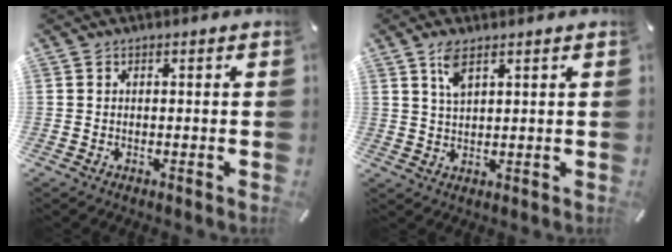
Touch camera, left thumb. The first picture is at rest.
{"total": 4.6, "force": [2.7, 1.7, 3.3], "torque": [-0.073, 0.003, 0.048]}